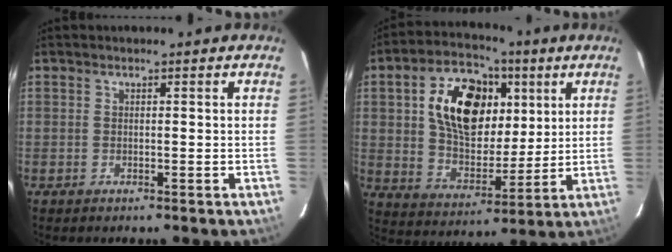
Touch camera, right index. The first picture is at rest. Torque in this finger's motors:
{"motor_torque": [0.77, -0.04, 0.69, 0.14]}